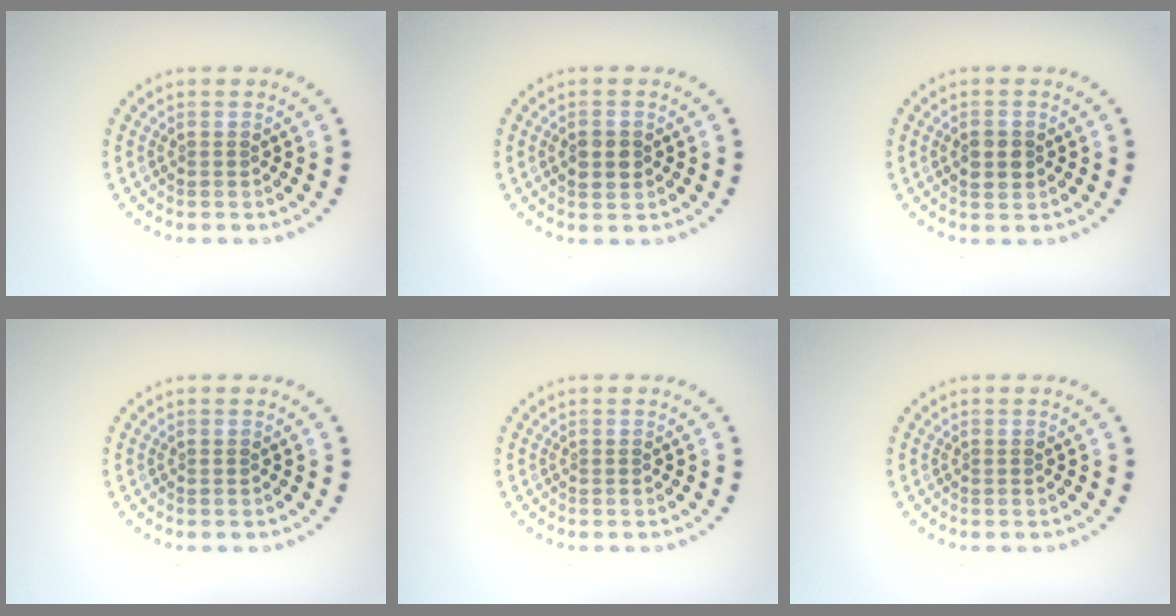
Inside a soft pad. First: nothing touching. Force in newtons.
{"total": 2.4, "press": 2.4, "slide": 0.0}
{"total": 2.4, "press": 2.4, "slide": 0.0}
{"total": 0.0}
{"total": 0.0}
{"total": 0.0}